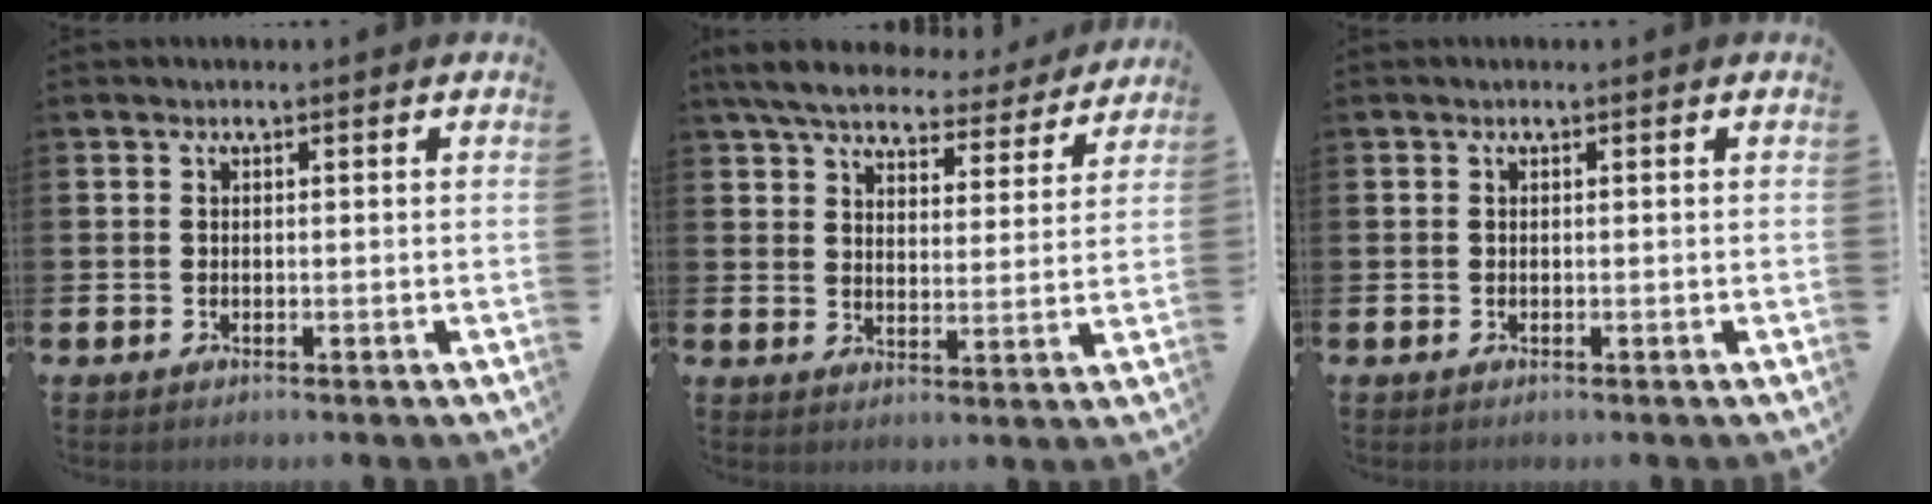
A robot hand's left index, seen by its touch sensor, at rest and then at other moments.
{"total": 6.7, "force": [6.1, 1.7, 2.1], "torque": [-0.065, -0.034, 0.105]}
{"total": 0.0}